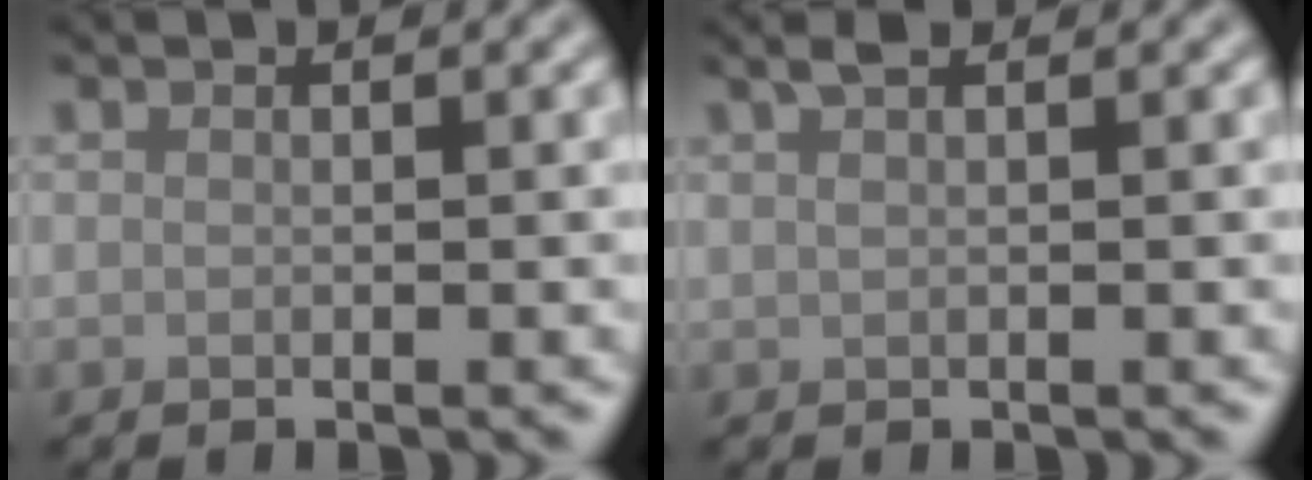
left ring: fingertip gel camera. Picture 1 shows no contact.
{"total": 2.0, "force": [1.3, 0.6, 1.4], "torque": [-0.021, 0.006, 0.014]}